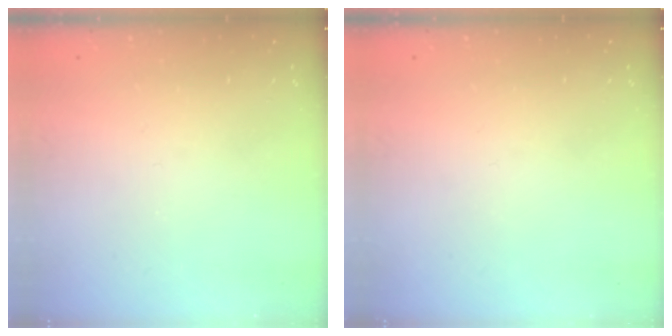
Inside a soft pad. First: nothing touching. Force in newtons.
{"total": 0.0}